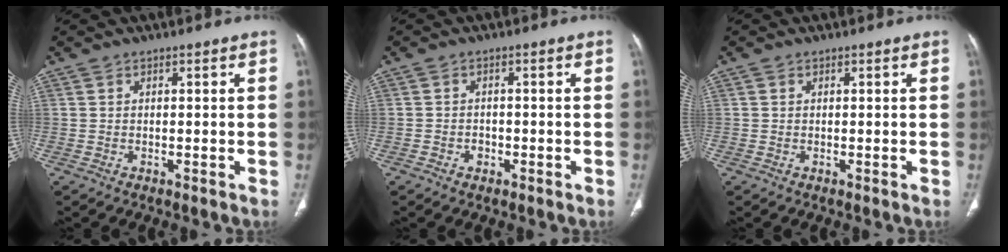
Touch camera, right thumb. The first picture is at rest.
{"total": 1.7, "force": [-0.8, 1.4, 0.6], "torque": [-0.006, 0.009, -0.014]}
{"total": 0.0}